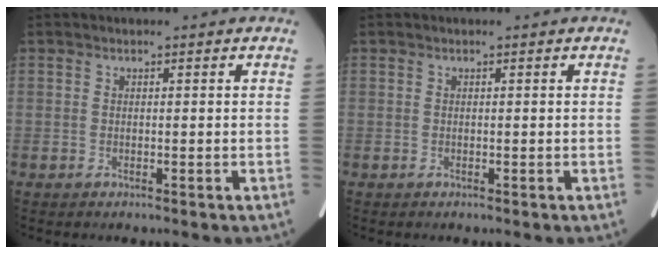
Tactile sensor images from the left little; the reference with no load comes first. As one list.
[{"total": 0.0}]